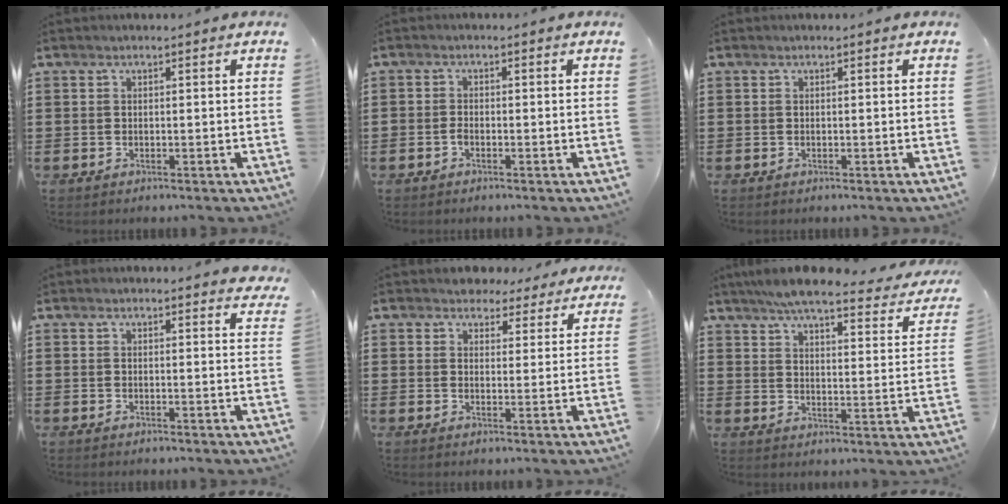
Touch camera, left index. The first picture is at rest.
{"total": 1.2, "force": [-0.8, 0.5, 0.8], "torque": [-0.016, 0.000, -0.016]}
{"total": 0.0}
{"total": 2.1, "force": [2.1, 0.1, 0.1], "torque": [0.000, -0.006, 0.039]}
{"total": 3.9, "force": [3.7, 1.3, 0.2], "torque": [-0.013, -0.010, 0.067]}
{"total": 6.6, "force": [5.7, 0.5, 3.2], "torque": [-0.086, -0.030, 0.098]}